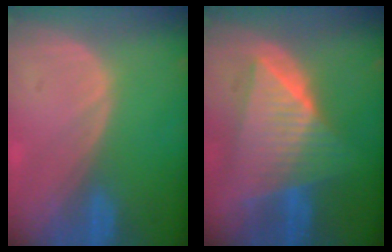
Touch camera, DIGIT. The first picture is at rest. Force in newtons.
{"total": 10.0, "press": 9.9, "slide": 0.7}